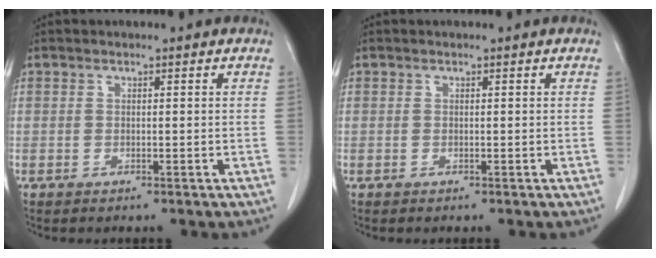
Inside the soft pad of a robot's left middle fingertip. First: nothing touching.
{"total": 0.0}